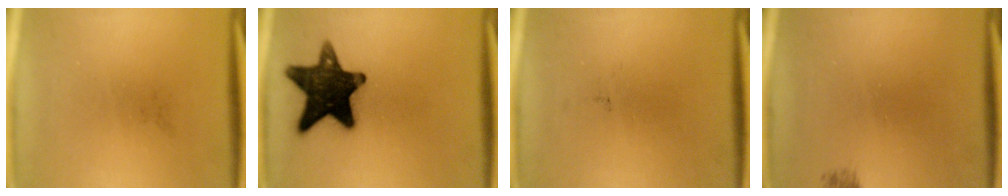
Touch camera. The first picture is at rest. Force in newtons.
{"total": 15.8}
{"total": 0.0}
{"total": 0.7}